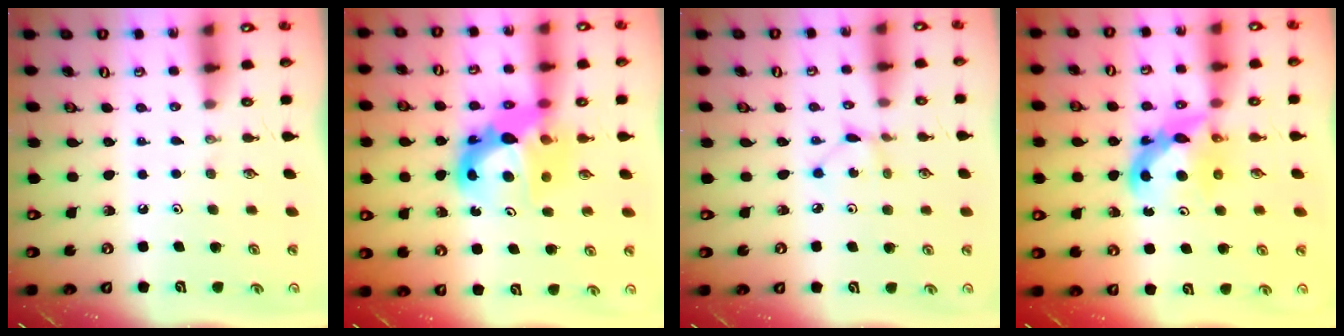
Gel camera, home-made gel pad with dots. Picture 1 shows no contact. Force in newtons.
{"total": 12.7, "press": 12.6, "slide": 1.2}
{"total": 2.0, "press": 2.0, "slide": 0.3}
{"total": 8.2, "press": 8.2, "slide": 0.7}